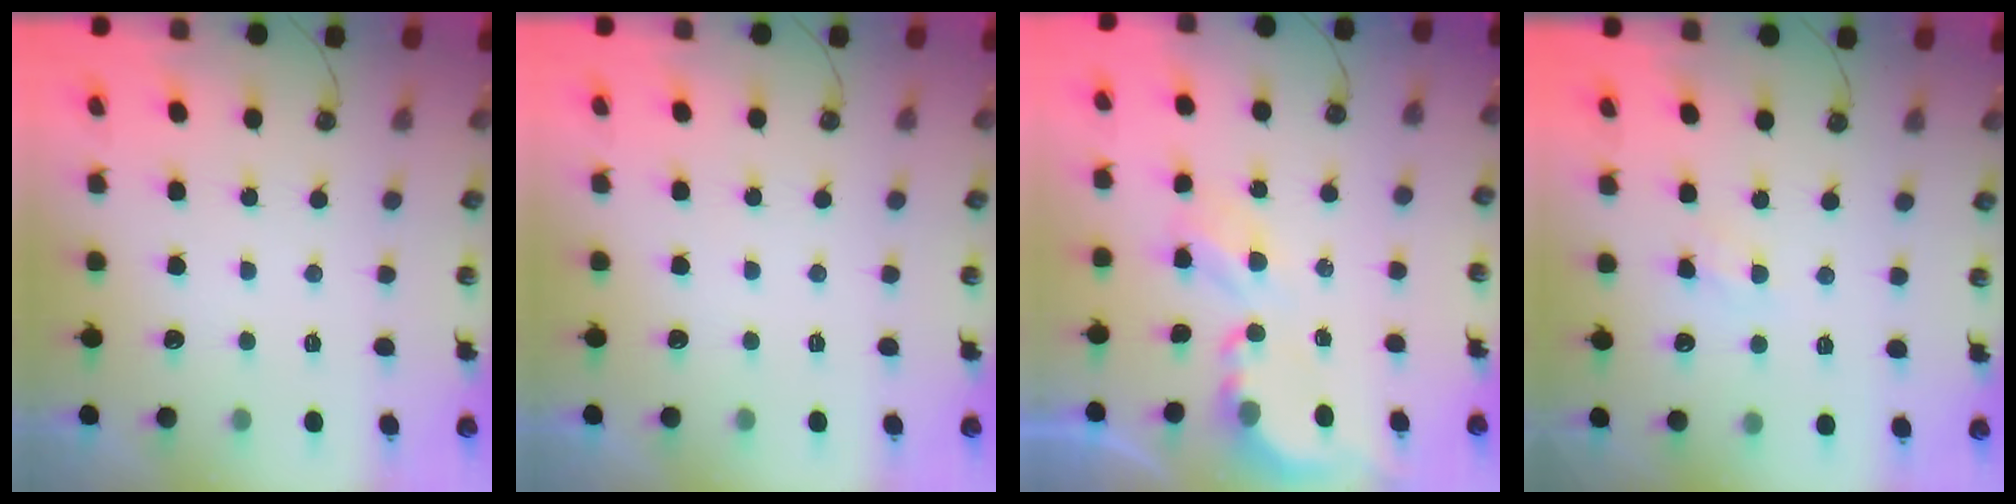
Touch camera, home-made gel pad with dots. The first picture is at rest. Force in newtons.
{"total": 0.0}
{"total": 3.9, "press": 3.9, "slide": 0.1}
{"total": 5.9, "press": 5.8, "slide": 0.7}